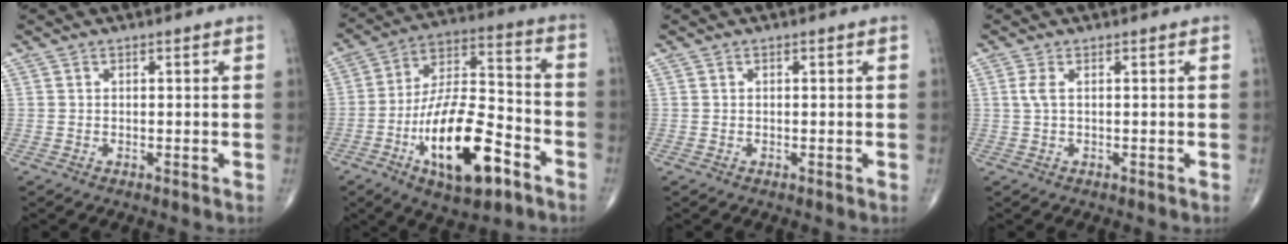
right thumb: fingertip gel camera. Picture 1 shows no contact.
{"total": 19.8, "force": [-8.5, 7.9, 16.0], "torque": [-0.270, 0.050, -0.142]}
{"total": 0.0}
{"total": 1.7, "force": [0.3, 0.4, 1.6], "torque": [-0.050, 0.005, 0.009]}